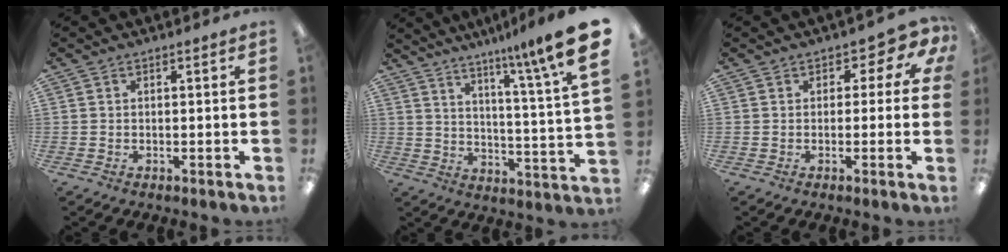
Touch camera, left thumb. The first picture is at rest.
{"total": 12.2, "force": [9.2, -0.6, 8.0], "torque": [-0.134, -0.082, 0.139]}
{"total": 4.5, "force": [1.2, 3.1, 3.0], "torque": [-0.036, -0.002, 0.018]}